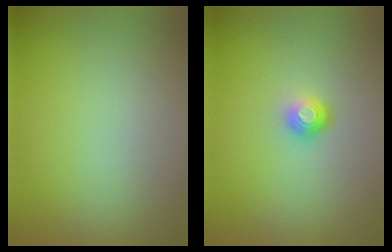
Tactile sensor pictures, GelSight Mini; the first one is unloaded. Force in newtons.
{"total": 1.9, "press": 1.3, "slide": 1.4}